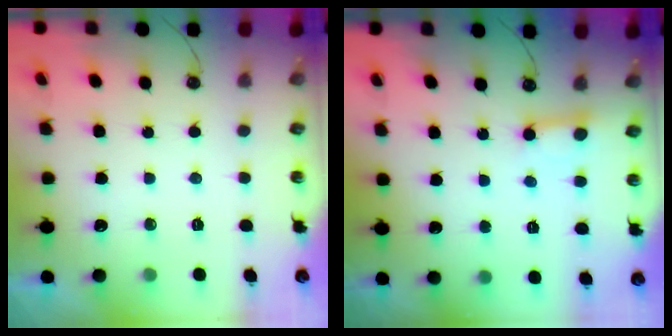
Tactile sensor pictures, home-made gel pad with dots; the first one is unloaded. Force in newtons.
{"total": 3.2, "press": 3.1, "slide": 0.2}